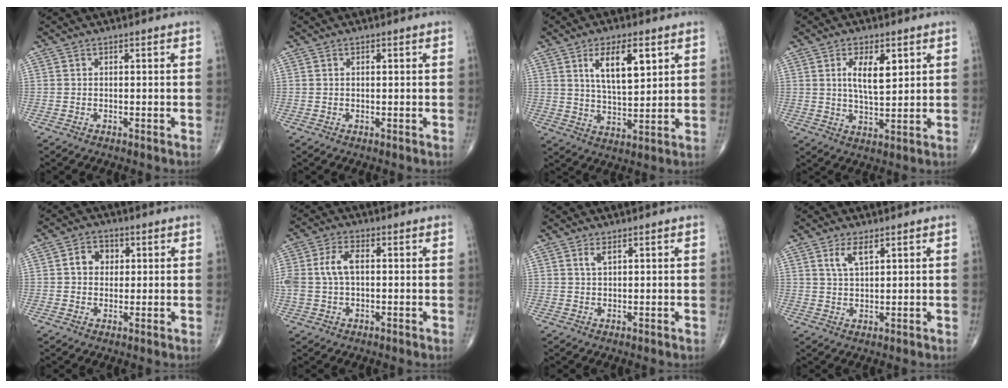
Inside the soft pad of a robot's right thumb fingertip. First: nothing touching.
{"total": 0.7, "force": [0.3, 0.2, 0.6], "torque": [-0.011, 0.003, 0.004]}
{"total": 10.5, "force": [4.4, 4.2, 8.6], "torque": [-0.134, -0.022, 0.083]}
{"total": 7.6, "force": [2.6, 3.2, 6.4], "torque": [-0.099, -0.018, 0.050]}
{"total": 4.6, "force": [1.0, 3.7, 2.5], "torque": [-0.021, 0.007, 0.012]}
{"total": 6.9, "force": [0.7, 3.9, 5.7], "torque": [-0.136, 0.017, 0.016]}
{"total": 1.6, "force": [0.9, 0.6, 1.2], "torque": [-0.027, 0.000, 0.020]}
{"total": 3.9, "force": [2.1, 1.5, 3.0], "torque": [-0.058, -0.007, 0.044]}